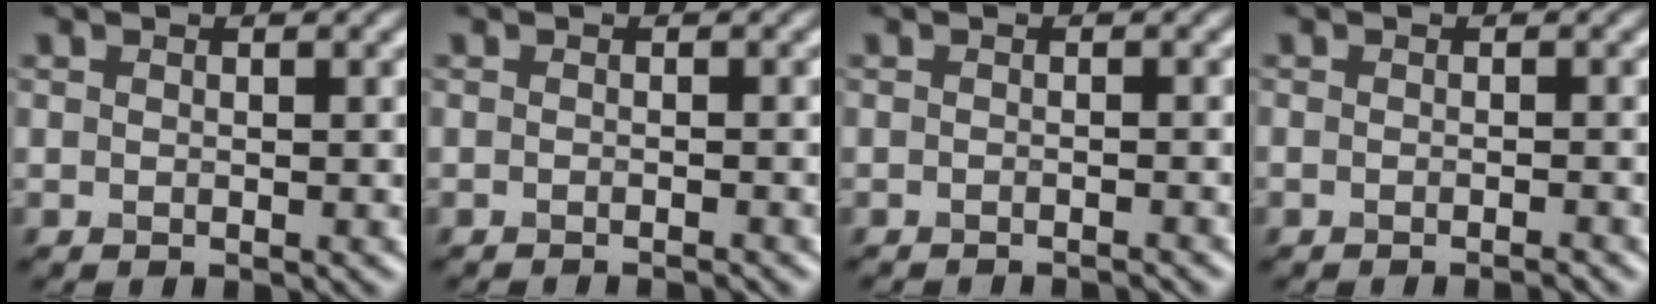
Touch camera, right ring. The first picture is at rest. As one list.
[{"total": 1.4, "force": [-1.2, 0.2, 0.7], "torque": [0.001, -0.003, -0.021]}, {"total": 1.9, "force": [-1.8, 0.2, 0.6], "torque": [0.004, -0.003, -0.026]}, {"total": 1.2, "force": [-1.0, 0.2, 0.7], "torque": [-0.006, -0.004, -0.021]}]